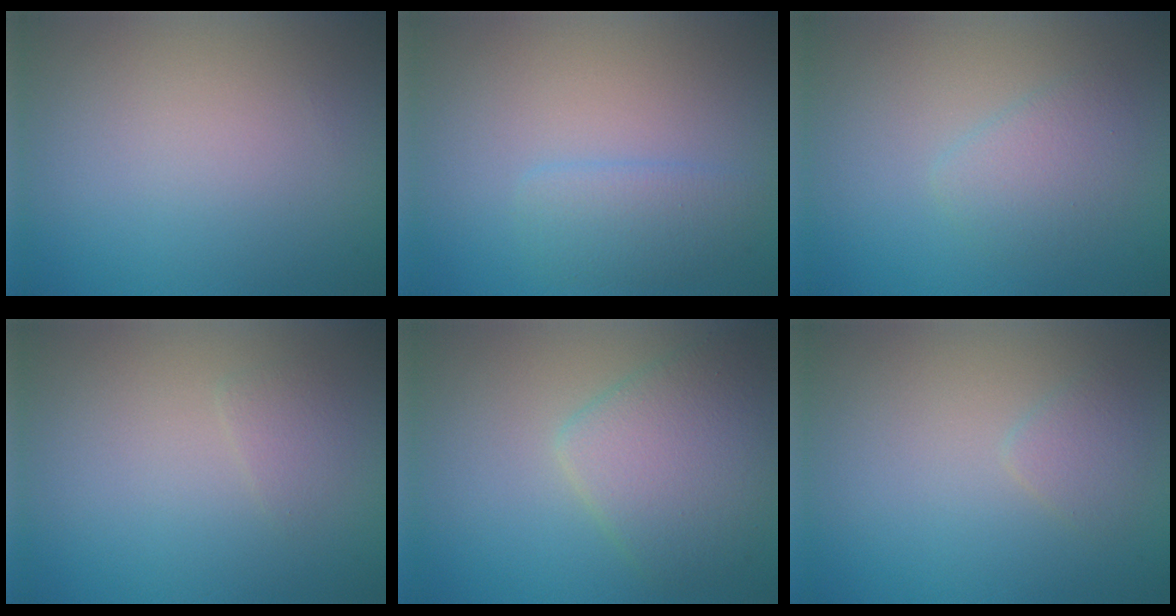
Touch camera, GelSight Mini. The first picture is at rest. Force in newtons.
{"total": 2.3, "press": 2.3, "slide": 0.1}
{"total": 2.1, "press": 2.1, "slide": 0.1}
{"total": 1.0, "press": 1.0, "slide": 0.0}
{"total": 4.8, "press": 4.8, "slide": 0.2}
{"total": 1.3, "press": 1.3, "slide": 0.1}